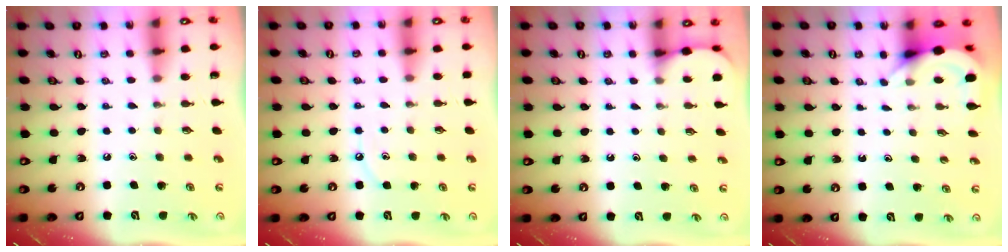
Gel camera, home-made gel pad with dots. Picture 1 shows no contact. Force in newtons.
{"total": 4.5, "press": 4.5, "slide": 0.3}
{"total": 2.4, "press": 2.4, "slide": 0.2}
{"total": 4.6, "press": 4.6, "slide": 0.2}